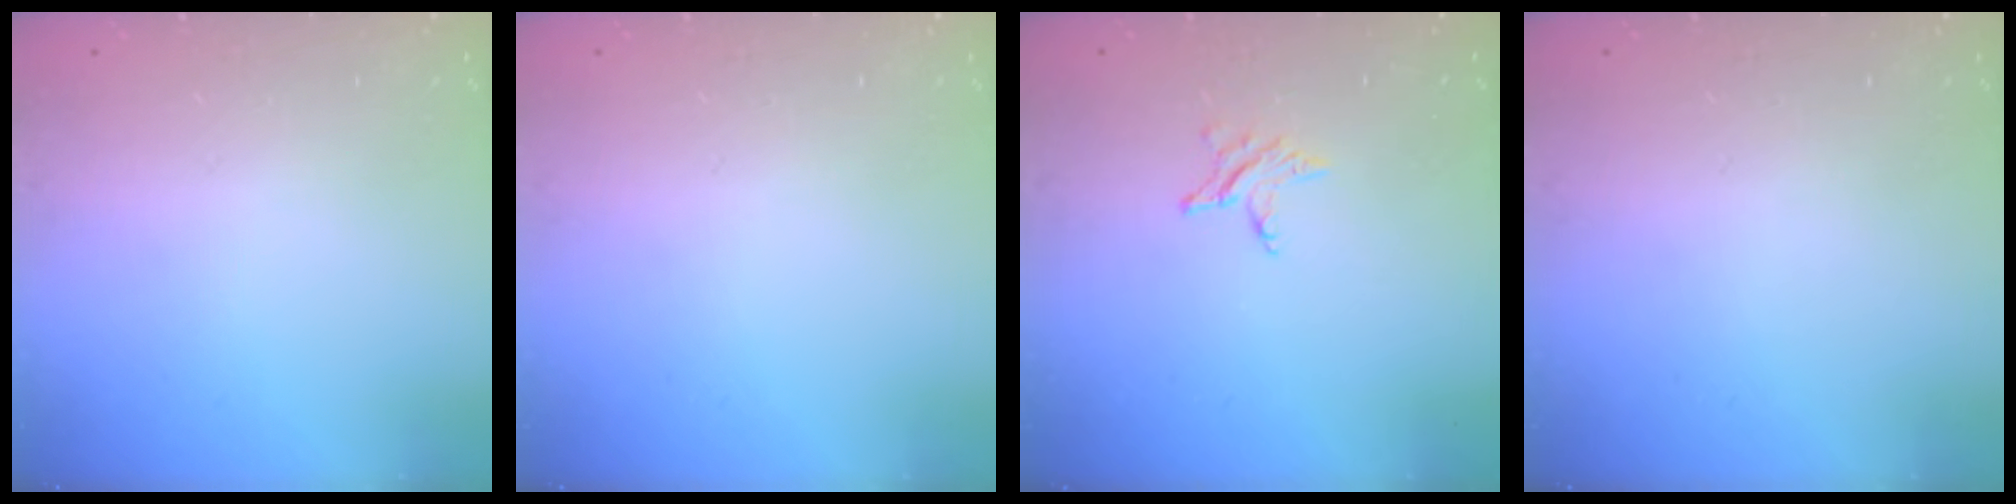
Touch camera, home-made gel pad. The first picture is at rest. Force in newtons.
{"total": 0.0}
{"total": 2.8, "press": 2.8, "slide": 0.3}
{"total": 0.0}